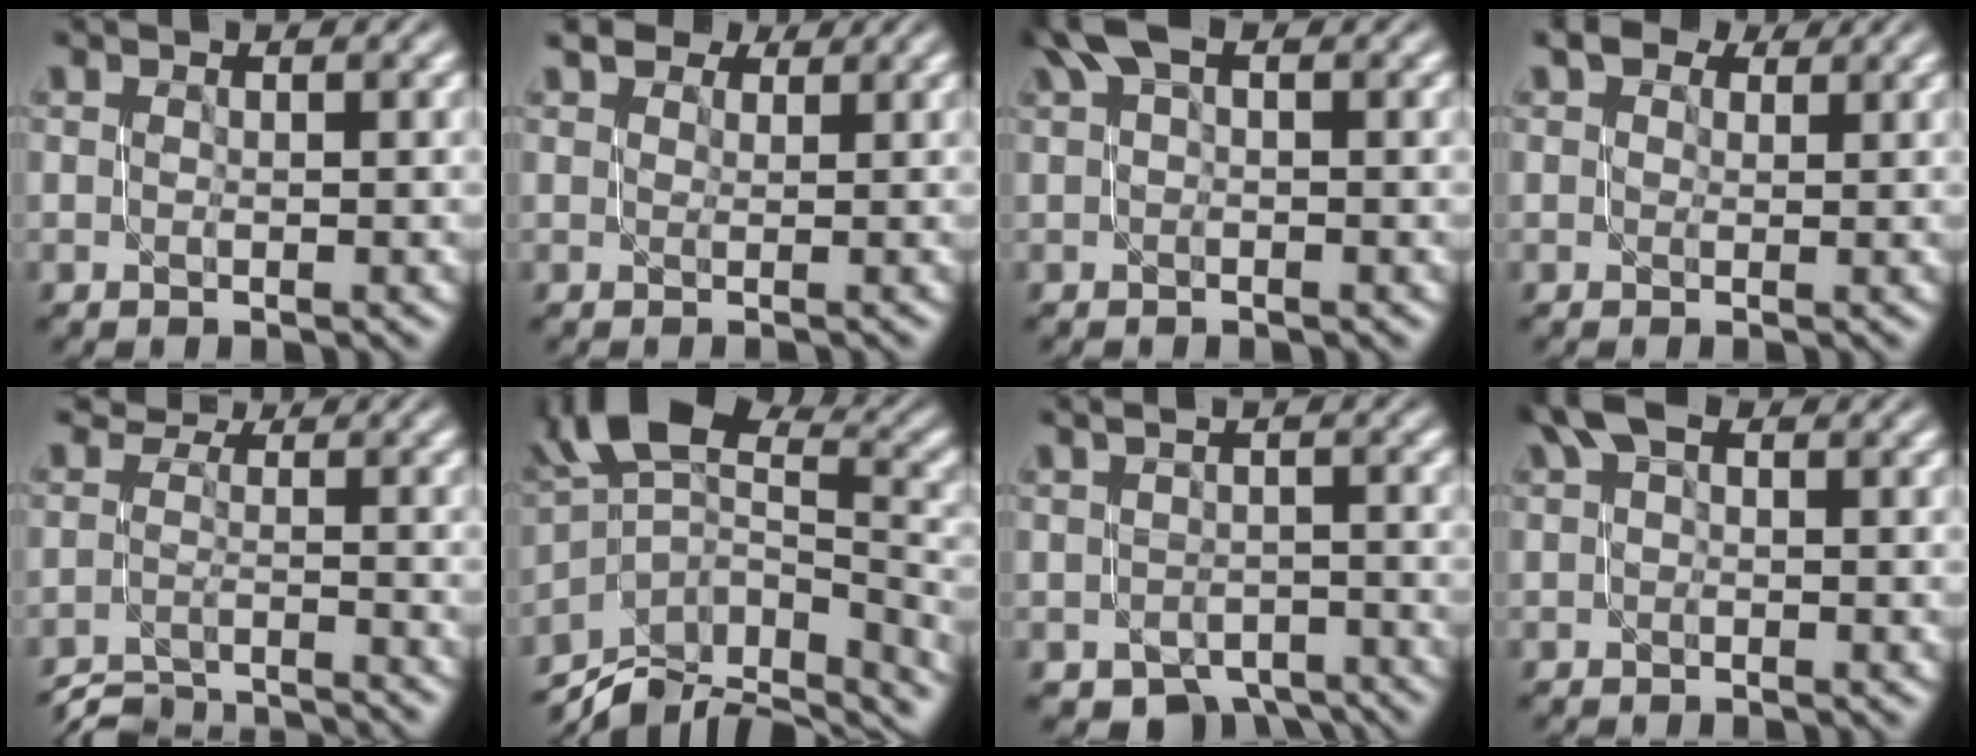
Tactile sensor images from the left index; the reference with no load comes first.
{"total": 3.2, "force": [2.7, 1.3, 1.3], "torque": [-0.021, 0.012, 0.026]}
{"total": 2.5, "force": [1.5, 0.7, 1.9], "torque": [-0.037, 0.006, 0.024]}
{"total": 3.1, "force": [2.2, 1.6, 1.6], "torque": [-0.028, 0.010, 0.021]}
{"total": 6.1, "force": [-5.7, 1.4, 1.4], "torque": [-0.009, -0.003, -0.083]}
{"total": 10.5, "force": [-6.8, 4.8, 6.4], "torque": [-0.108, 0.031, -0.096]}
{"total": 3.1, "force": [-2.2, 1.6, 1.5], "torque": [-0.019, -0.009, -0.028]}
{"total": 2.6, "force": [1.5, 0.9, 1.9], "torque": [-0.036, 0.010, 0.022]}